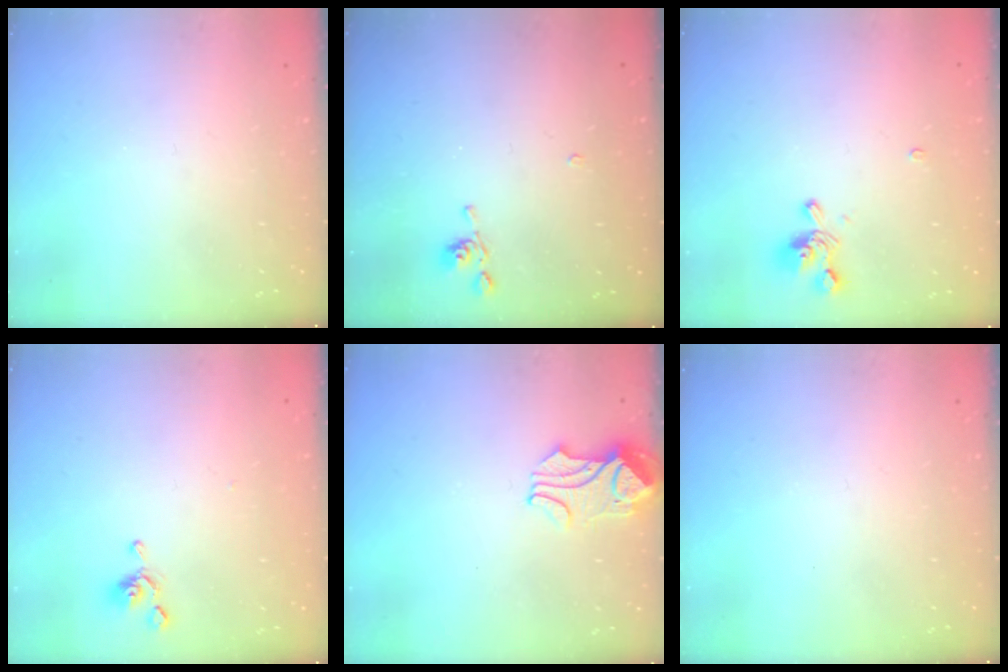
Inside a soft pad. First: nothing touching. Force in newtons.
{"total": 4.0, "press": 4.0, "slide": 0.2}
{"total": 1.9, "press": 1.7, "slide": 1.0}
{"total": 0.6, "press": 0.0, "slide": 0.6}
{"total": 2.7, "press": 2.6, "slide": 0.5}
{"total": 0.0}